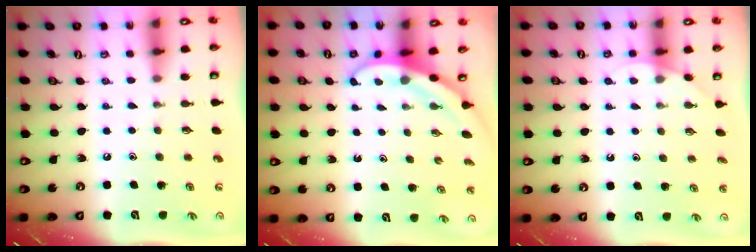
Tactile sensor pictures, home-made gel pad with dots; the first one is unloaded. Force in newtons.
{"total": 3.1, "press": 3.1, "slide": 0.1}
{"total": 2.9, "press": 2.9, "slide": 0.2}